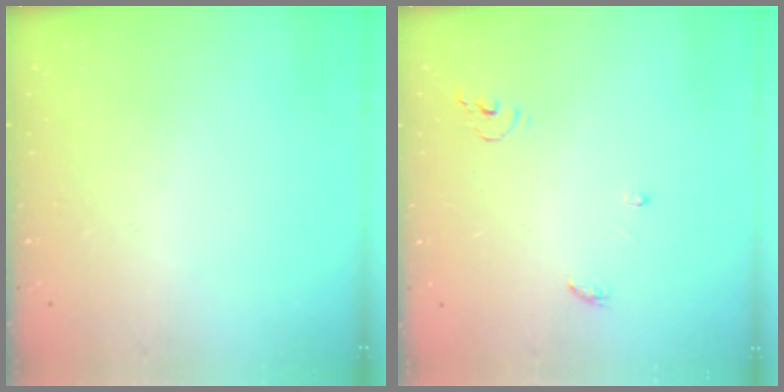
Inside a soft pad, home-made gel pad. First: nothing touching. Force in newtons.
{"total": 4.2, "press": 4.1, "slide": 0.3}